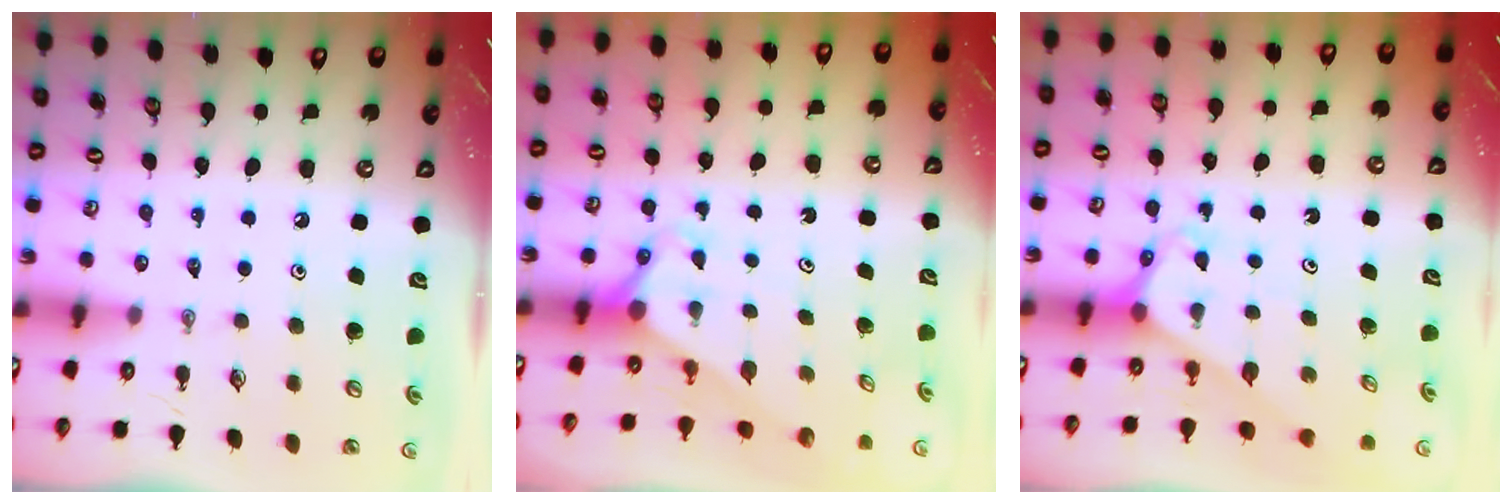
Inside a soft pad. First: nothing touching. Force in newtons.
{"total": 2.9, "press": 2.9, "slide": 0.0}
{"total": 3.1, "press": 3.1, "slide": 0.2}